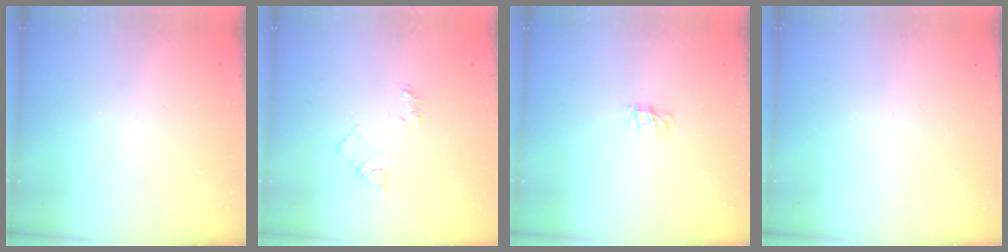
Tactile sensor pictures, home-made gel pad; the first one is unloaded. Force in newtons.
{"total": 3.9, "press": 3.8, "slide": 0.4}
{"total": 0.0}
{"total": 0.0}